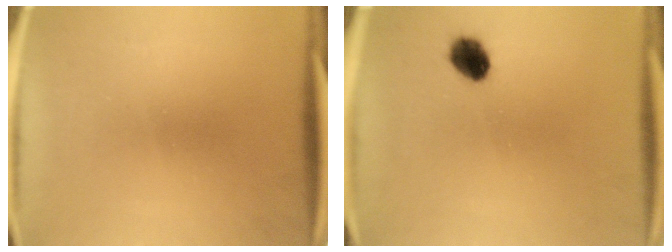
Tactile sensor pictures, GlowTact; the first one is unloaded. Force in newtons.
{"total": 5.5}